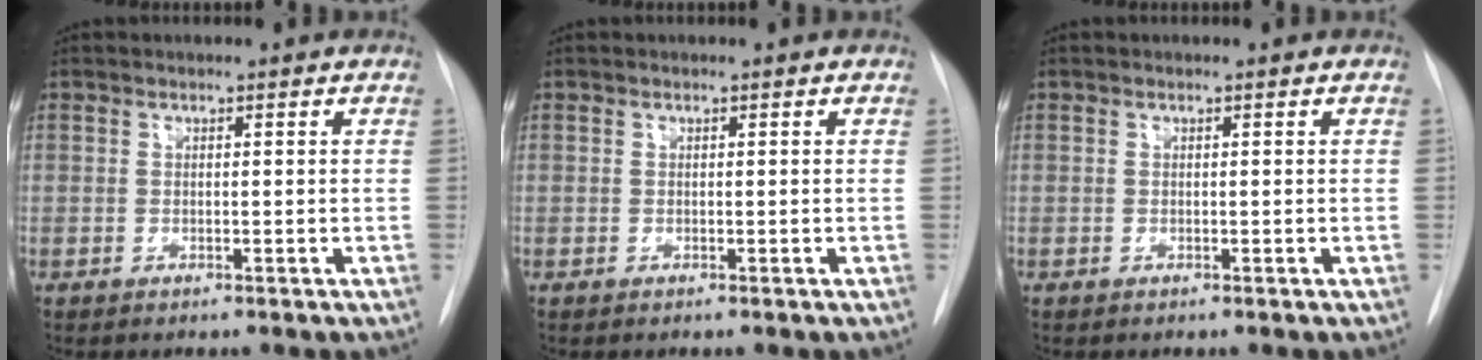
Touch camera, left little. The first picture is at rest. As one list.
[{"total": 0.0}, {"total": 0.0}]